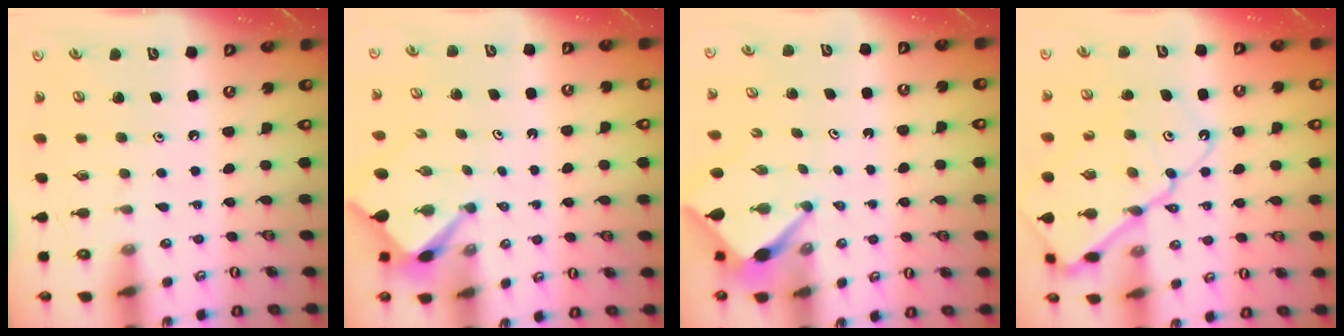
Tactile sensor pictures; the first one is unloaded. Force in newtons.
{"total": 3.0, "press": 3.0, "slide": 0.3}
{"total": 2.9, "press": 2.9, "slide": 0.4}
{"total": 15.5, "press": 15.4, "slide": 1.4}